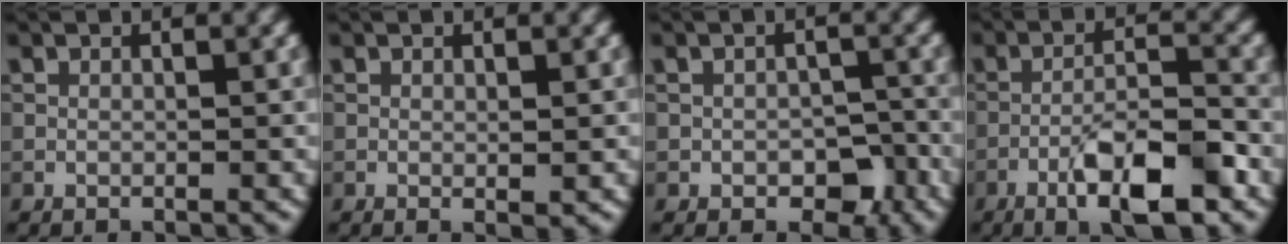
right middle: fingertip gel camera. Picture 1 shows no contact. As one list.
[{"total": 0.8, "force": [0.0, 0.1, 0.8], "torque": [-0.010, -0.003, -0.001]}, {"total": 3.5, "force": [-1.5, 2.3, 2.2], "torque": [-0.024, -0.005, -0.021]}, {"total": 7.3, "force": [-4.0, 1.8, 5.9], "torque": [-0.101, 0.009, -0.069]}]